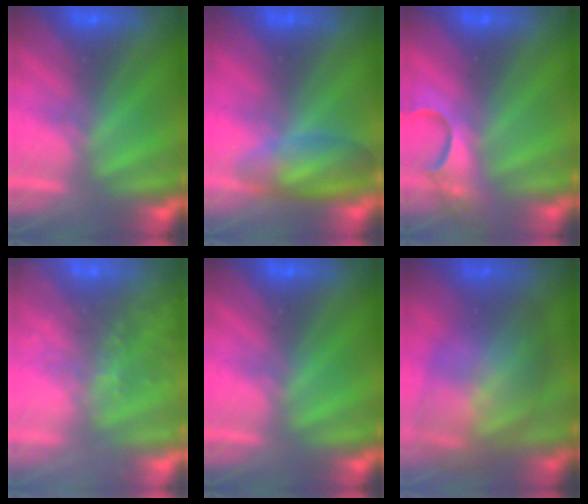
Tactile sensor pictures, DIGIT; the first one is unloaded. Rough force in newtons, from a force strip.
{"total": 4.8}
{"total": 4.8}
{"total": 7.0}
{"total": 0.0}
{"total": 7.7}